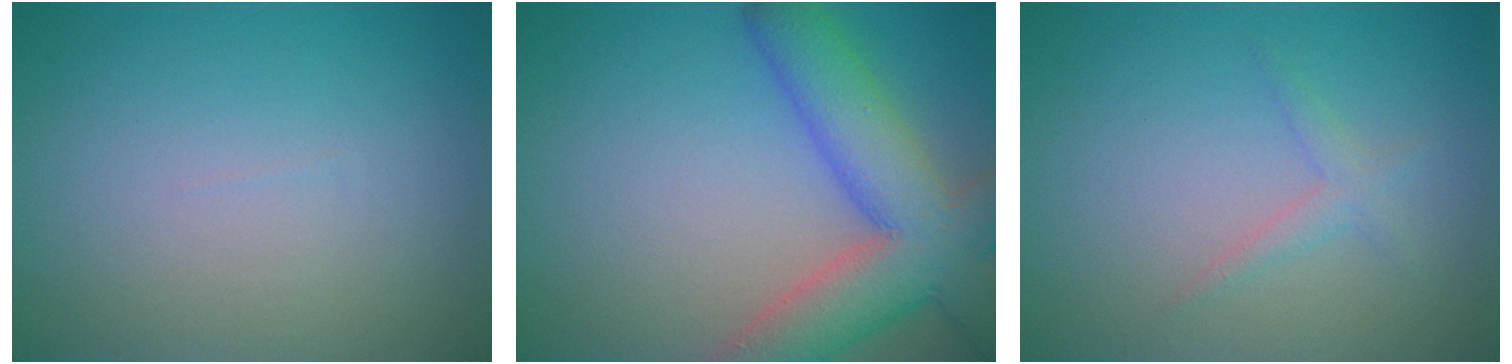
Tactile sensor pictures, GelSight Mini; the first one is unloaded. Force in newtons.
{"total": 9.1, "press": 9.0, "slide": 0.6}
{"total": 1.3, "press": 1.3, "slide": 0.2}